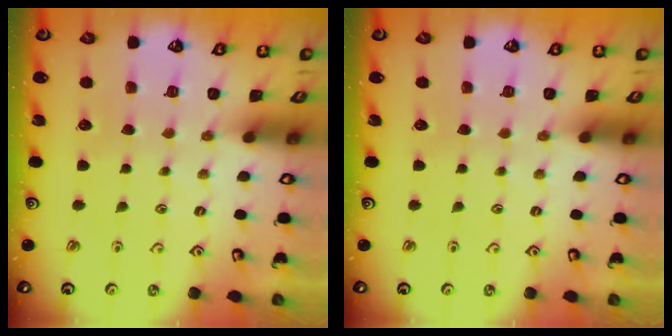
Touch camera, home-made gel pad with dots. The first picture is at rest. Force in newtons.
{"total": 0.0}